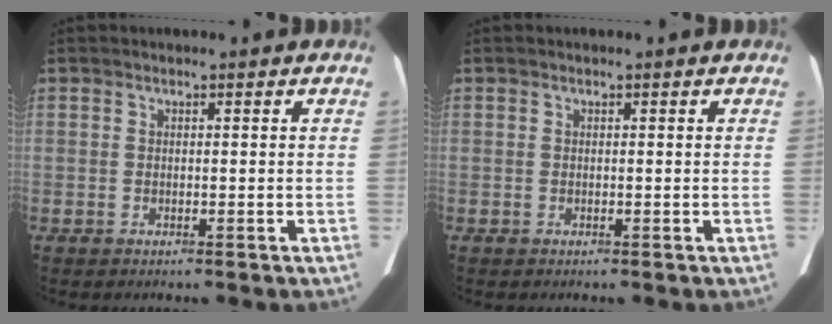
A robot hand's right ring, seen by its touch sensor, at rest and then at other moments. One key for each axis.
{"total": 0.0}